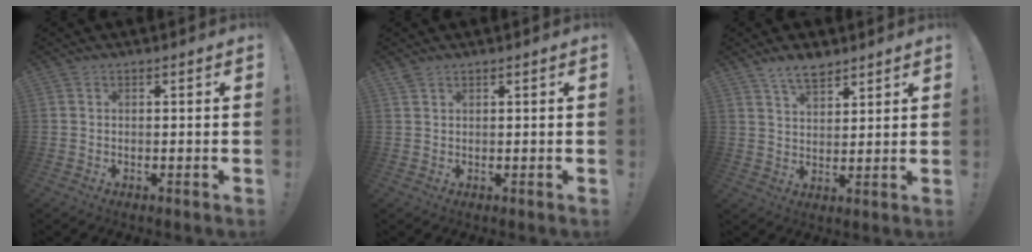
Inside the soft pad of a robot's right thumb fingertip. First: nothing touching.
{"total": 1.6, "force": [1.3, 0.6, 0.7], "torque": [-0.014, -0.002, 0.025]}
{"total": 6.7, "force": [5.3, 2.8, 3.0], "torque": [-0.058, -0.025, 0.098]}